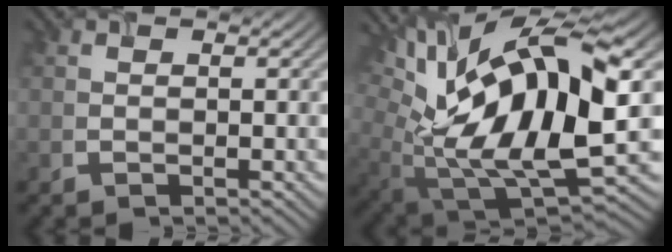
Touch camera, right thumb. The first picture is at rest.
{"total": 18.5, "force": [4.9, 8.1, 15.9], "torque": [-0.306, 0.007, 0.084]}